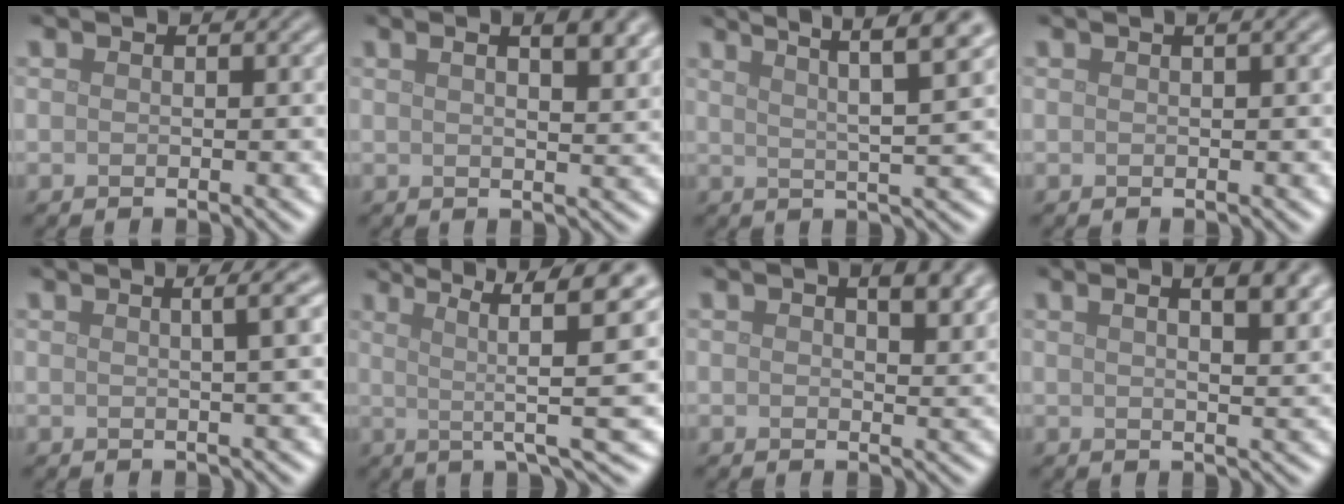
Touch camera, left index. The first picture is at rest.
{"total": 5.7, "force": [2.9, 2.0, 4.5], "torque": [-0.037, 0.021, 0.018]}
{"total": 8.1, "force": [5.1, 1.5, 6.1], "torque": [-0.079, 0.032, 0.056]}
{"total": 1.5, "force": [0.7, 0.4, 1.3], "torque": [-0.013, 0.005, 0.004]}
{"total": 4.4, "force": [1.4, 1.6, 3.9], "torque": [-0.027, 0.024, -0.009]}
{"total": 8.6, "force": [2.1, 1.1, 8.2], "torque": [-0.122, 0.019, 0.039]}
{"total": 3.5, "force": [1.6, 1.4, 2.8], "torque": [-0.037, -0.001, 0.026]}
{"total": 6.7, "force": [3.2, 2.5, 5.3], "torque": [-0.042, 0.029, 0.020]}